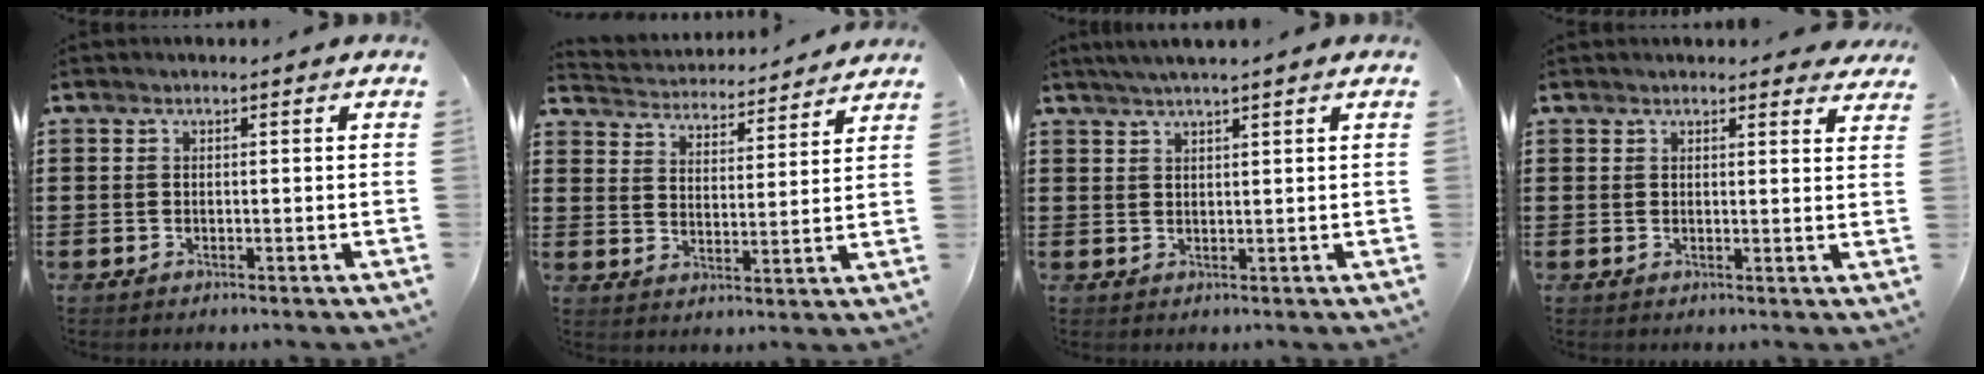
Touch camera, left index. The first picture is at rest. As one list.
[{"total": 3.8, "force": [3.8, 0.0, -0.4], "torque": [-0.017, -0.033, 0.060]}, {"total": 2.1, "force": [1.8, -0.4, 0.9], "torque": [-0.020, 0.001, 0.034]}, {"total": 2.2, "force": [2.1, 0.4, 0.3], "torque": [-0.003, -0.004, 0.039]}]